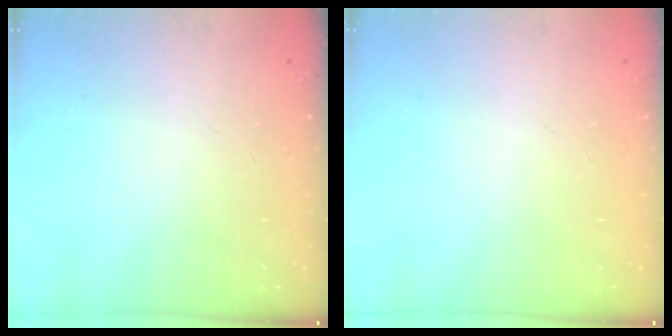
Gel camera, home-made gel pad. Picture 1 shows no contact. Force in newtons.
{"total": 0.0}